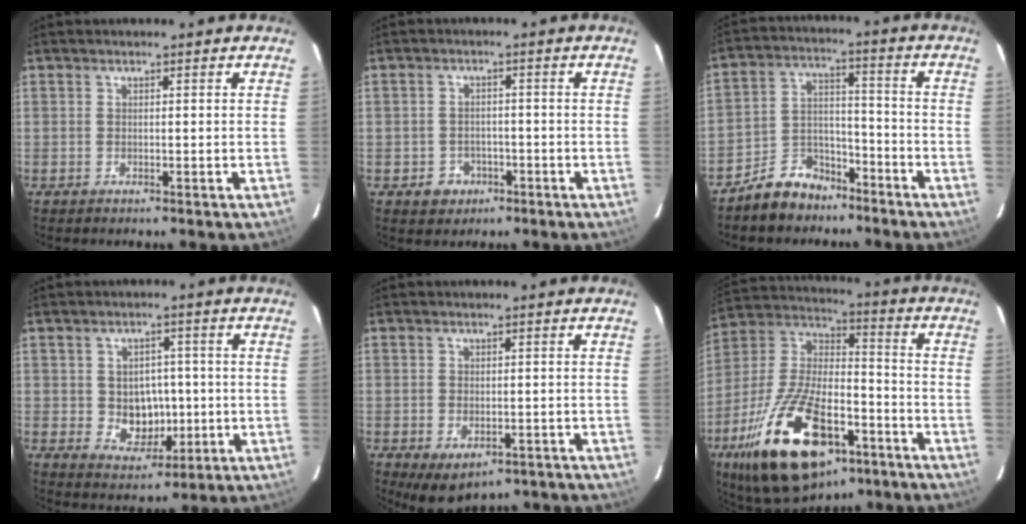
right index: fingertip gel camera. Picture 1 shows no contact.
{"total": 4.4, "force": [-2.0, 3.8, 0.8], "torque": [-0.027, 0.012, -0.021]}
{"total": 9.4, "force": [-7.2, 5.2, 2.8], "torque": [-0.065, 0.035, -0.117]}
{"total": 7.4, "force": [-0.7, 6.2, 4.0], "torque": [-0.077, 0.005, 0.008]}
{"total": 6.9, "force": [-3.6, 4.1, 4.1], "torque": [-0.074, -0.018, -0.041]}
{"total": 26.9, "force": [-14.3, 12.5, 19.0], "torque": [-0.375, -0.012, -0.234]}